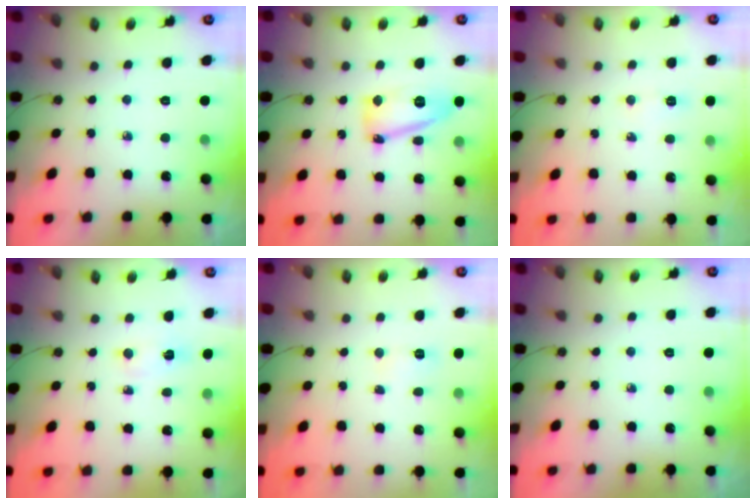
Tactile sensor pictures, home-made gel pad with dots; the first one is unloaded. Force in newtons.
{"total": 14.2, "press": 14.1, "slide": 1.4}
{"total": 5.7, "press": 5.4, "slide": 2.1}
{"total": 2.6, "press": 1.3, "slide": 2.2}
{"total": 4.3, "press": 4.3, "slide": 0.6}
{"total": 0.0}